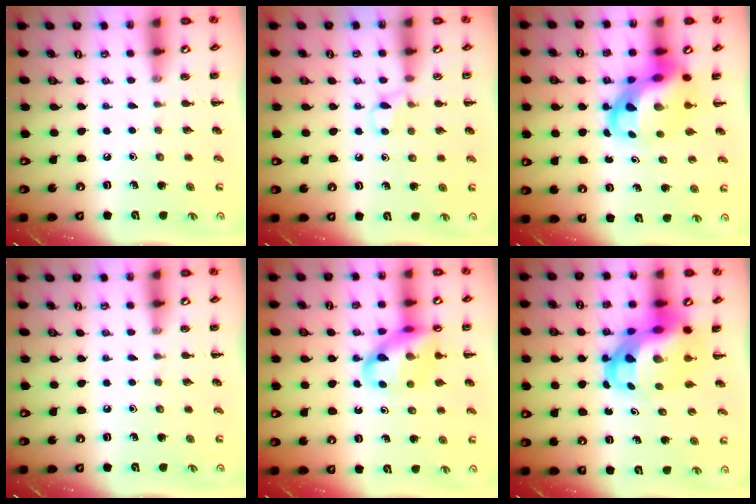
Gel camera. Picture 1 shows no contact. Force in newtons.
{"total": 5.5, "press": 5.2, "slide": 1.9}
{"total": 9.2, "press": 8.9, "slide": 2.3}
{"total": 0.0}
{"total": 14.4, "press": 13.9, "slide": 3.7}
{"total": 10.7, "press": 10.4, "slide": 2.5}